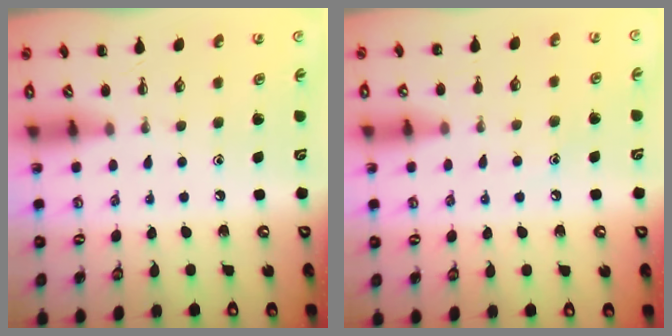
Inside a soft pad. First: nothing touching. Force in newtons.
{"total": 6.8, "press": 6.6, "slide": 1.7}